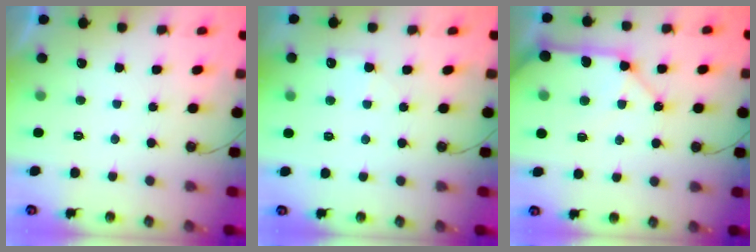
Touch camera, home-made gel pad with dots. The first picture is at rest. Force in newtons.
{"total": 4.7, "press": 4.6, "slide": 0.6}
{"total": 14.4, "press": 14.3, "slide": 2.1}